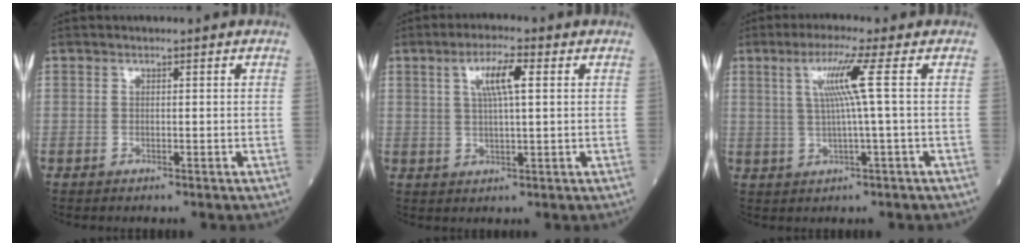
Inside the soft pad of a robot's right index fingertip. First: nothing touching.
{"total": 5.8, "force": [1.9, 0.8, 5.4], "torque": [-0.103, 0.007, 0.035]}
{"total": 6.3, "force": [1.5, -1.6, 5.9], "torque": [-0.114, 0.005, 0.033]}